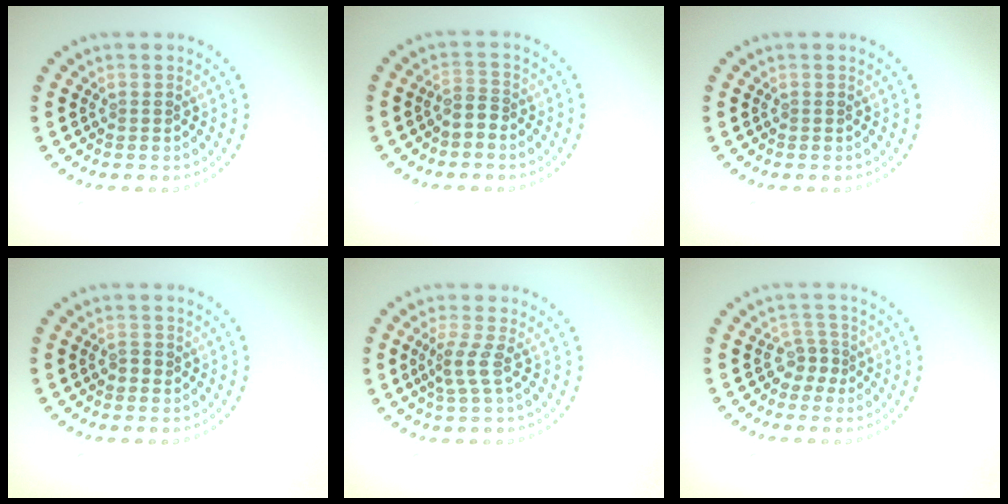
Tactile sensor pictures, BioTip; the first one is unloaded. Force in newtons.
{"total": 1.7, "press": 1.3, "slide": 1.1}
{"total": 0.0}
{"total": 0.9, "press": 0.9, "slide": 0.3}
{"total": 2.1, "press": 1.4, "slide": 1.5}
{"total": 1.9, "press": 1.4, "slide": 1.3}